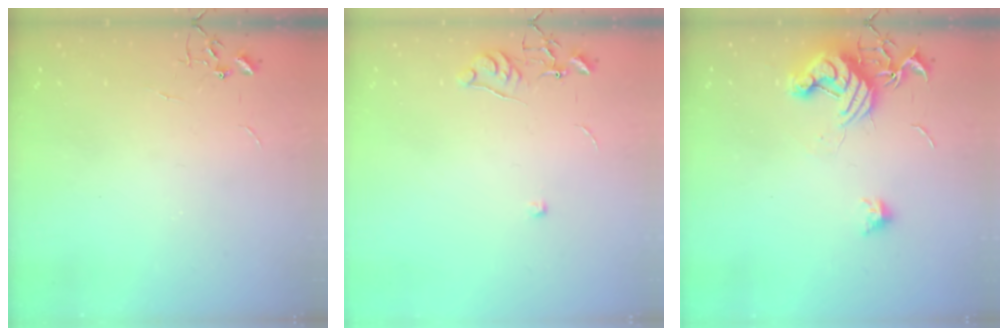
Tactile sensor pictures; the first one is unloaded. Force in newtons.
{"total": 6.1, "press": 6.1, "slide": 0.7}
{"total": 13.3, "press": 13.3, "slide": 1.0}